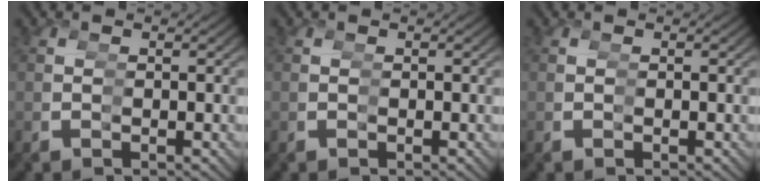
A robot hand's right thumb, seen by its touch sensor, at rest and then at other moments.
{"total": 0.0}
{"total": 0.0}